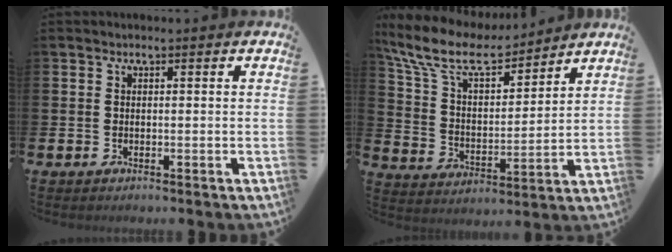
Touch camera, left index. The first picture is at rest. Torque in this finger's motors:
{"motor_torque": [1.21, -0.93, 0.43, 0.21]}